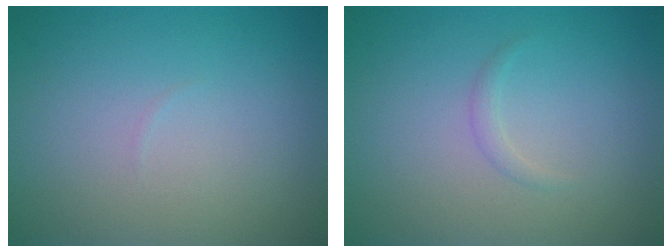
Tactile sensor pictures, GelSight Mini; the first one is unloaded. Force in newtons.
{"total": 0.7, "press": 0.7, "slide": 0.0}